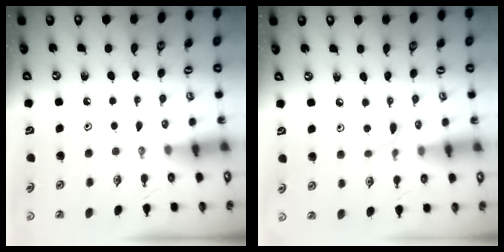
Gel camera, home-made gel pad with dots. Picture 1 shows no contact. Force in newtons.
{"total": 5.2, "press": 5.1, "slide": 0.6}